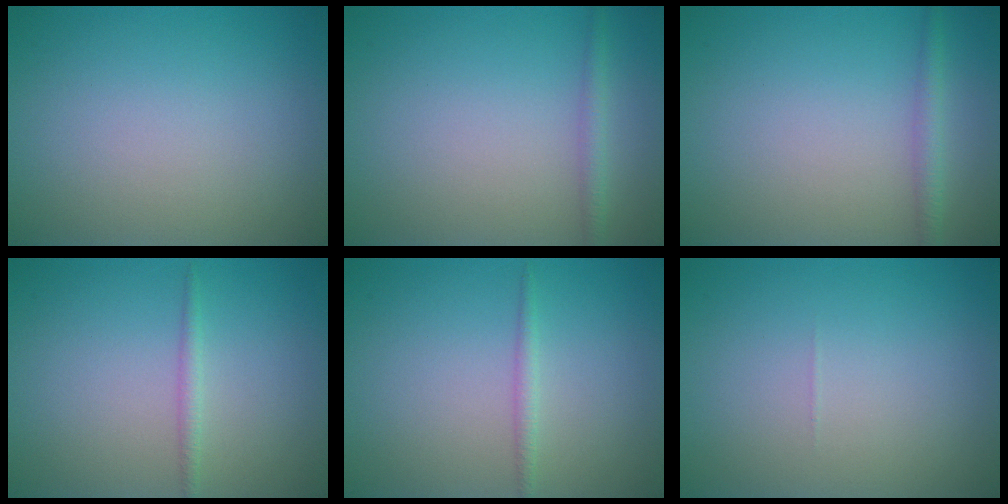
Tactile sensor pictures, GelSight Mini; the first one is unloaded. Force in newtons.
{"total": 1.4, "press": 1.4, "slide": 0.1}
{"total": 1.6, "press": 1.6, "slide": 0.1}
{"total": 1.0, "press": 1.0, "slide": 0.0}
{"total": 1.0, "press": 1.0, "slide": 0.0}
{"total": 0.0}